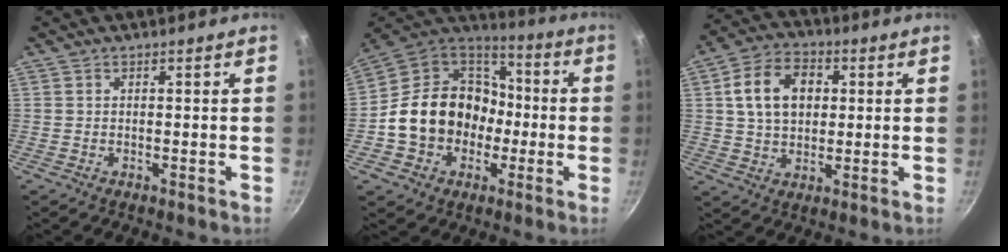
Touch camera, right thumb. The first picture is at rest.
{"total": 20.0, "force": [-2.8, 16.7, 10.6], "torque": [-0.158, 0.058, -0.045]}
{"total": 12.0, "force": [2.5, 8.7, 8.0], "torque": [-0.115, 0.012, 0.035]}